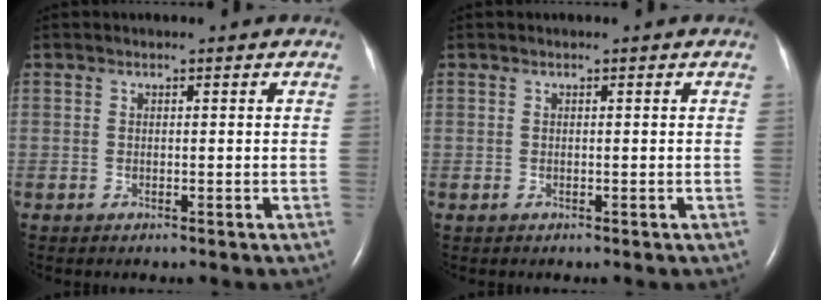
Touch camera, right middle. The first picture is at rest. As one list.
[{"total": 0.0}]